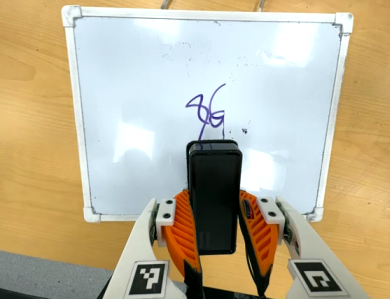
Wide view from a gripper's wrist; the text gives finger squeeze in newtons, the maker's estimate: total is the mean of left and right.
{"total": 8.0, "left": 6.5, "right": 9.6}